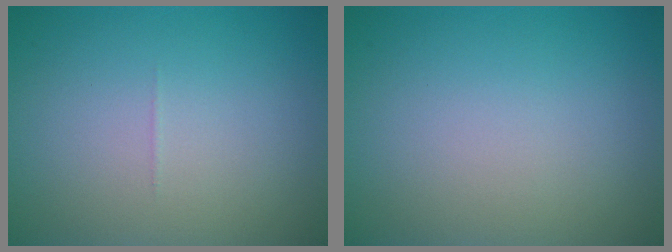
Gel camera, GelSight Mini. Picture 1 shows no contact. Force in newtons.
{"total": 0.0}